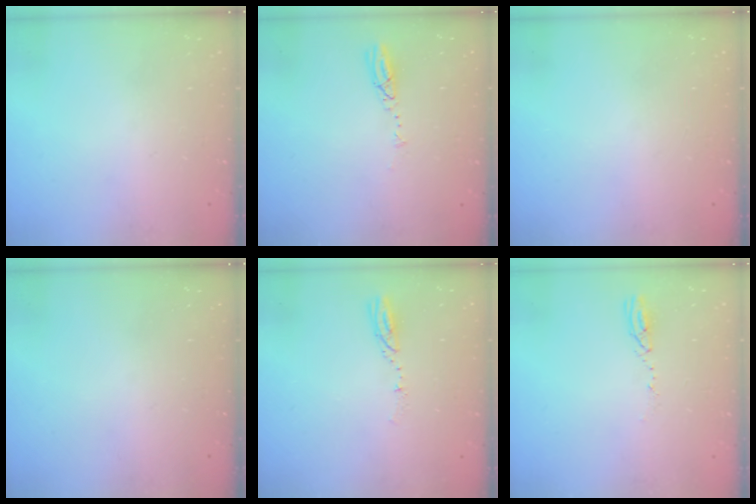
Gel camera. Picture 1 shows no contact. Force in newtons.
{"total": 3.7, "press": 3.7, "slide": 0.4}
{"total": 0.0}
{"total": 0.0}
{"total": 3.9, "press": 3.9, "slide": 0.4}
{"total": 4.1, "press": 4.1, "slide": 0.4}